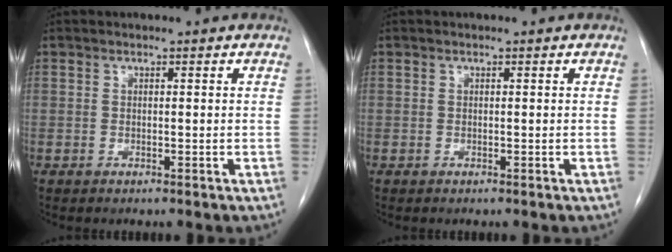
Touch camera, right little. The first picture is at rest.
{"total": 0.0}